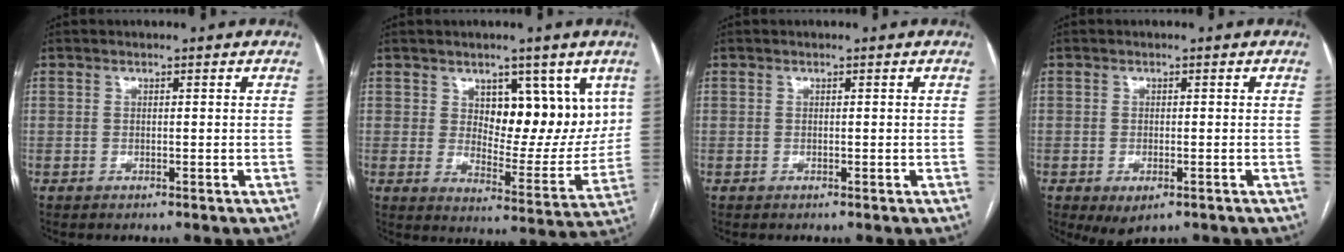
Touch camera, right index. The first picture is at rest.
{"total": 11.9, "force": [5.2, 6.0, 9.0], "torque": [-0.107, -0.003, 0.090]}
{"total": 0.0}
{"total": 3.5, "force": [-1.7, 1.7, 2.6], "torque": [-0.039, -0.006, -0.016]}